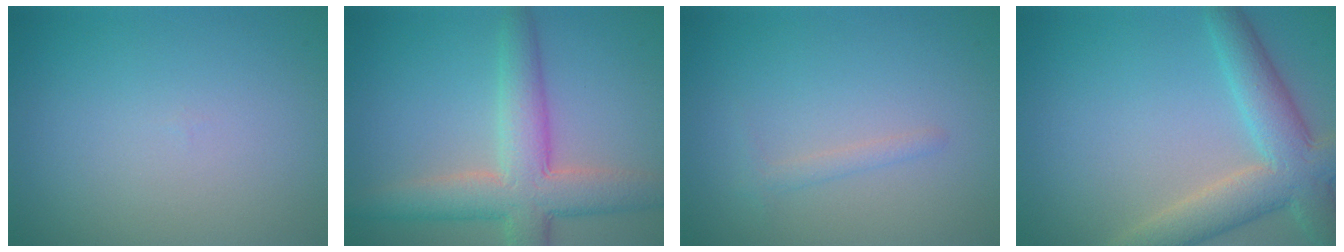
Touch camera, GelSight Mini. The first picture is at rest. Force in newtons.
{"total": 6.5, "press": 6.5, "slide": 0.2}
{"total": 1.0, "press": 1.0, "slide": 0.0}
{"total": 6.3, "press": 6.3, "slide": 0.2}